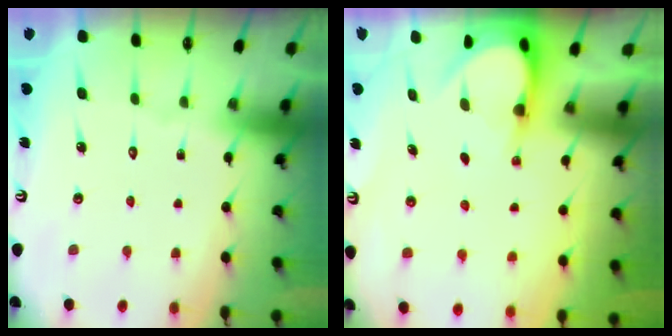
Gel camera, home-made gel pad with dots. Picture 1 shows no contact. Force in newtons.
{"total": 3.9, "press": 3.9, "slide": 0.3}